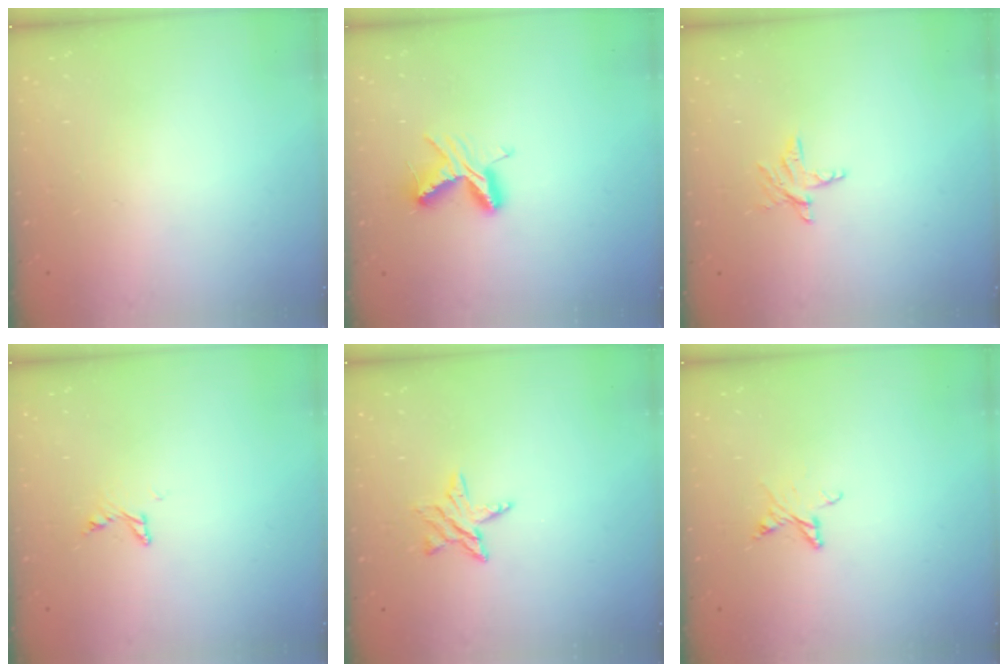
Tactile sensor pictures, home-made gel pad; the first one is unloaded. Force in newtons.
{"total": 7.6, "press": 7.6, "slide": 0.6}
{"total": 3.9, "press": 3.9, "slide": 0.4}
{"total": 2.7, "press": 2.7, "slide": 0.1}
{"total": 6.4, "press": 6.4, "slide": 0.7}
{"total": 4.5, "press": 4.4, "slide": 0.4}